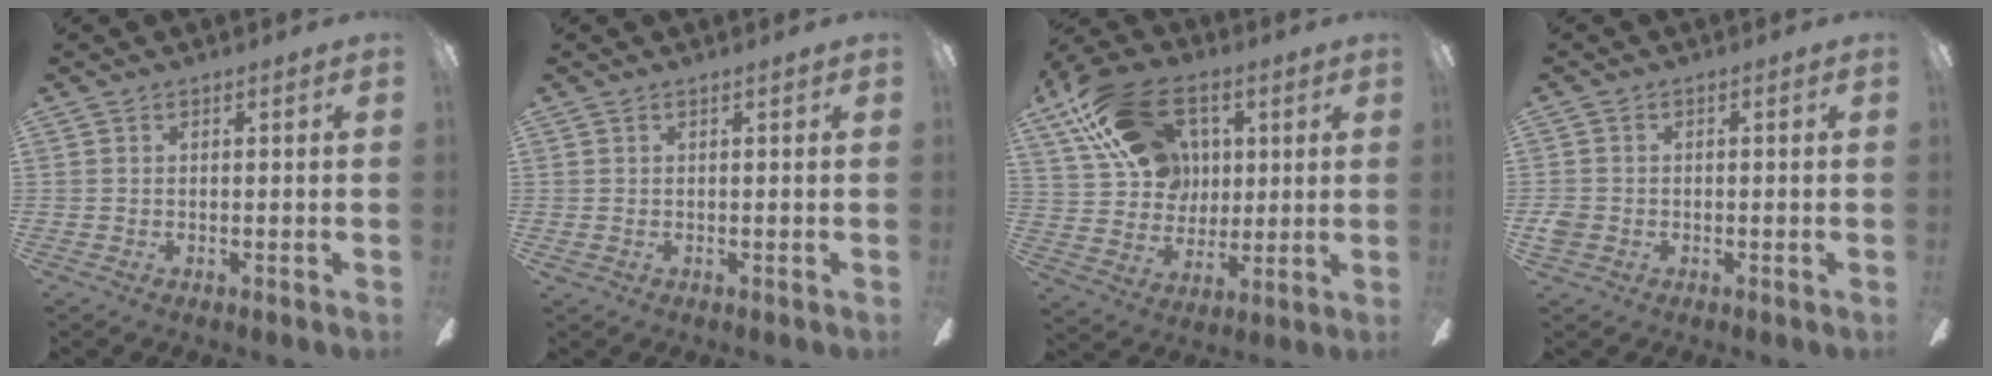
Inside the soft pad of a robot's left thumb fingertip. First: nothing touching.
{"total": 0.7, "force": [0.2, 0.2, 0.6], "torque": [-0.012, 0.002, 0.003]}
{"total": 21.1, "force": [9.6, 15.0, 11.4], "torque": [-0.200, -0.026, 0.181]}
{"total": 2.6, "force": [-1.0, 2.1, 1.0], "torque": [-0.015, 0.005, -0.018]}